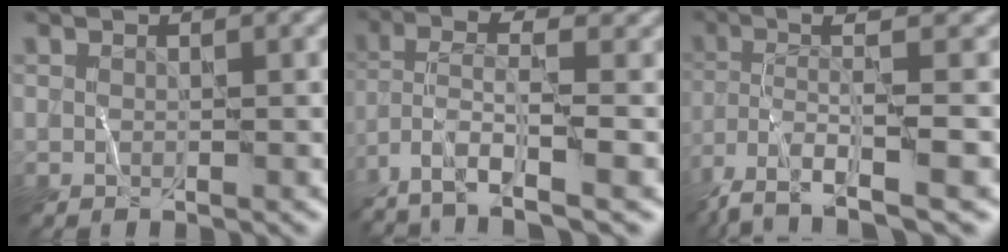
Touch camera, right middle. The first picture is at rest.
{"total": 8.4, "force": [-4.2, 2.3, 7.0], "torque": [-0.139, 0.005, -0.084]}
{"total": 7.5, "force": [-3.5, 1.3, 6.5], "torque": [-0.123, 0.003, -0.069]}